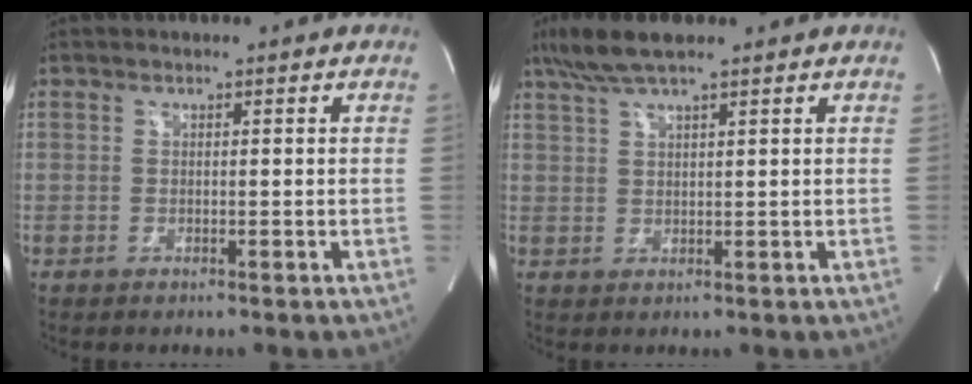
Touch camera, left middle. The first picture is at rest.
{"total": 6.5, "force": [4.9, 0.7, 4.2], "torque": [-0.087, 0.026, 0.091]}